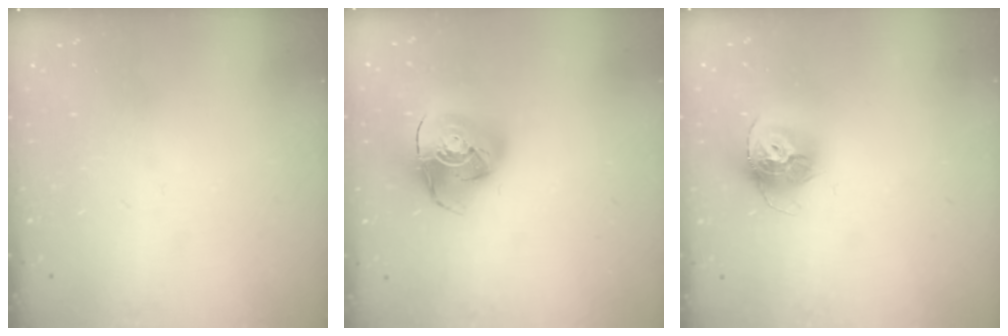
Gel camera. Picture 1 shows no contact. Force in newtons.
{"total": 12.2, "press": 12.1, "slide": 1.6}
{"total": 13.2, "press": 13.1, "slide": 1.3}